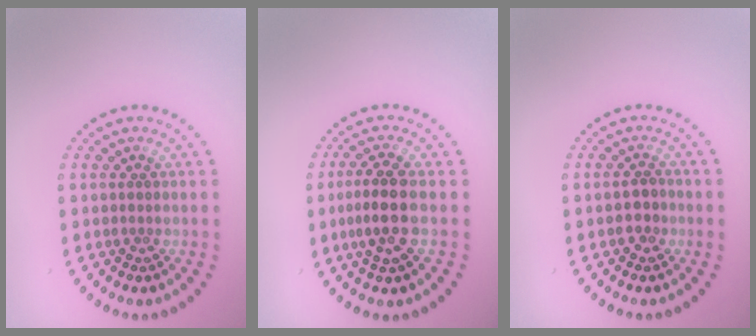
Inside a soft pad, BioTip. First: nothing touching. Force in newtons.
{"total": 3.7, "press": 3.4, "slide": 1.4}
{"total": 1.9, "press": 1.8, "slide": 0.6}